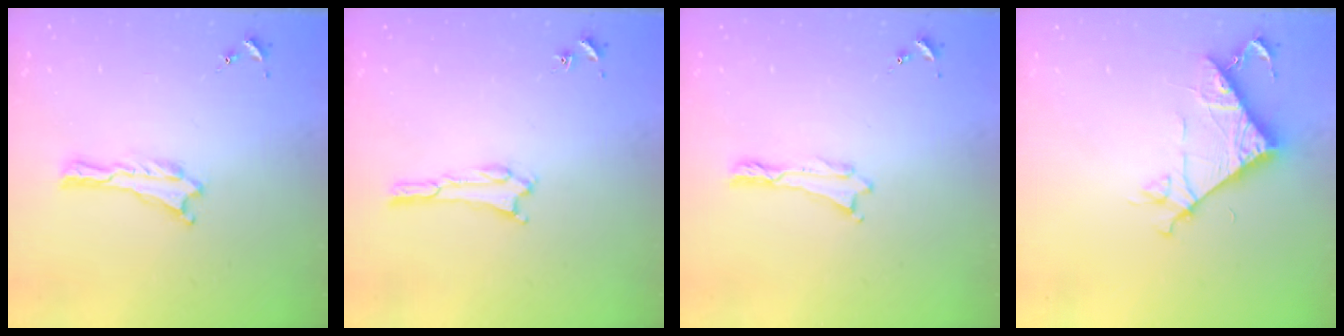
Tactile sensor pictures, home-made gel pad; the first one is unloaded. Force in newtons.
{"total": 1.6, "press": 1.6, "slide": 0.1}
{"total": 0.0}
{"total": 7.5, "press": 7.5, "slide": 0.4}